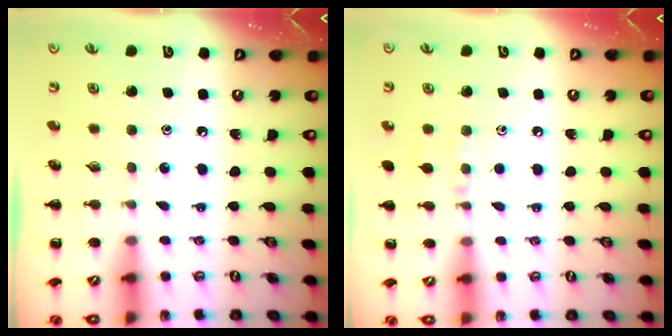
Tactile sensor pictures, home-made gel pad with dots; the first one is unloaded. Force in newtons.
{"total": 6.0, "press": 5.7, "slide": 1.9}